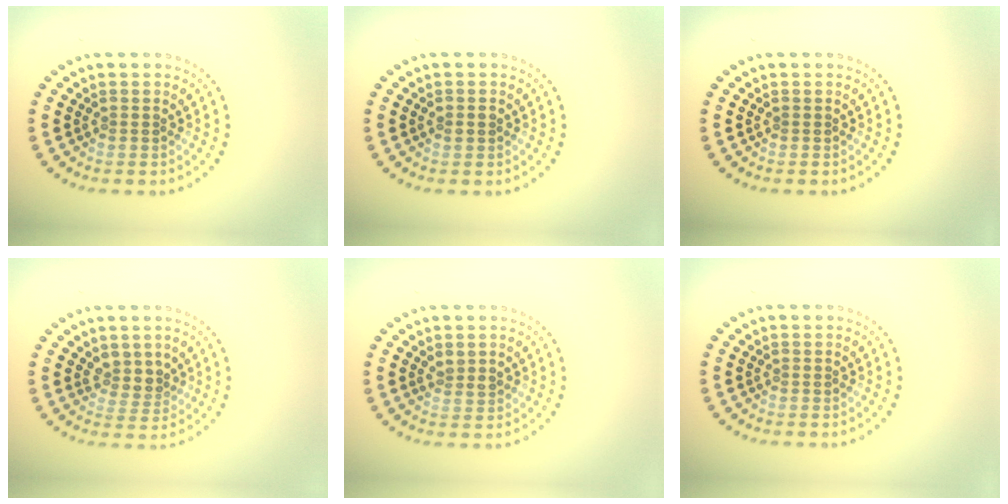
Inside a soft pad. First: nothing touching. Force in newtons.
{"total": 1.1, "press": 1.1, "slide": 0.1}
{"total": 0.0}
{"total": 2.3, "press": 1.8, "slide": 1.5}
{"total": 1.4, "press": 1.2, "slide": 0.7}
{"total": 0.0}